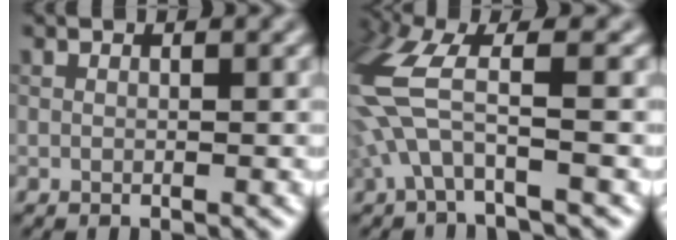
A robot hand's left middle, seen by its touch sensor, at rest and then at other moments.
{"total": 5.5, "force": [-1.5, 1.4, 5.1], "torque": [-0.150, 0.010, -0.027]}